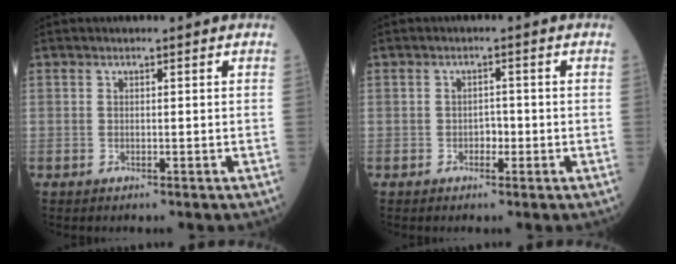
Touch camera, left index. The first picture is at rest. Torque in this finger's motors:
{"motor_torque": [0.12, 0.15, -0.02, 0.00]}